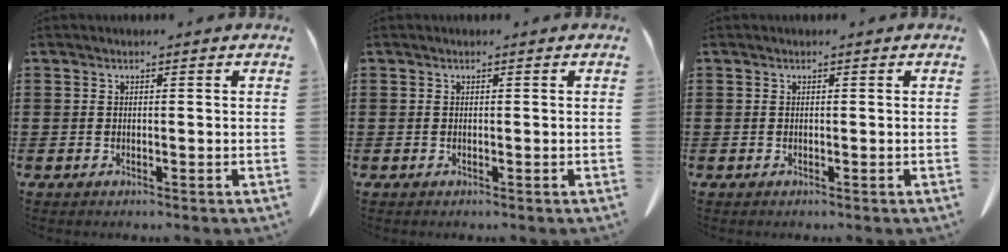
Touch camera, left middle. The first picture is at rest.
{"total": 0.0}
{"total": 0.0}